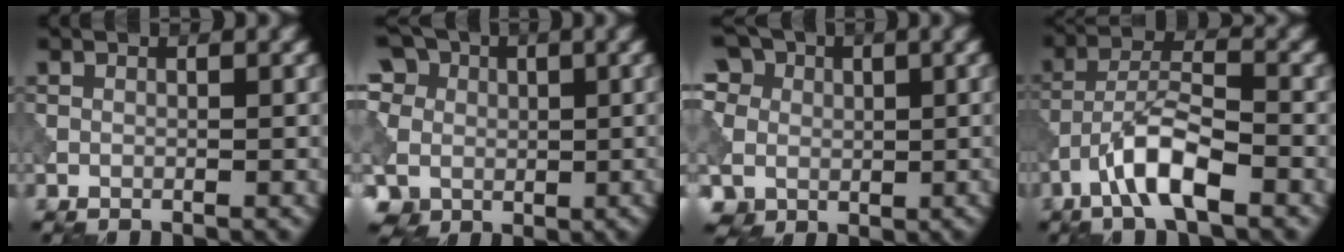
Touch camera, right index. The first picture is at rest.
{"total": 15.9, "force": [4.4, 13.4, 7.5], "torque": [-0.201, 0.033, 0.053]}
{"total": 14.5, "force": [4.7, 11.9, 6.9], "torque": [-0.179, 0.030, 0.065]}
{"total": 6.0, "force": [-3.3, 1.6, 4.7], "torque": [-0.086, 0.012, -0.064]}